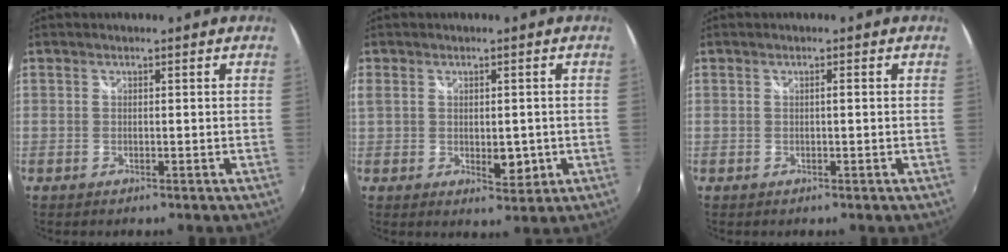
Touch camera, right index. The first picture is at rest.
{"total": 6.9, "force": [-0.1, 4.4, 5.3], "torque": [-0.097, -0.010, 0.004]}
{"total": 0.7, "force": [0.0, 0.0, 0.7], "torque": [-0.012, 0.003, -0.002]}